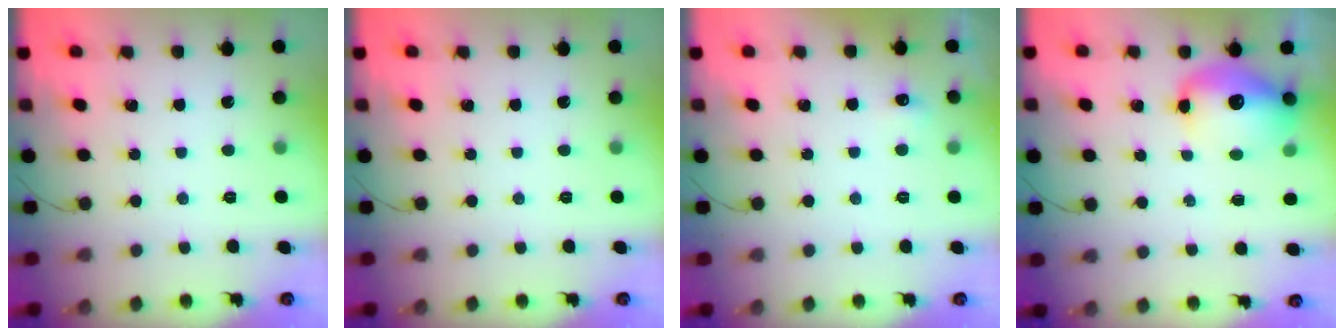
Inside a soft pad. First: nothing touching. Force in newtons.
{"total": 0.0}
{"total": 4.2, "press": 4.0, "slide": 1.2}
{"total": 12.2, "press": 11.9, "slide": 3.0}